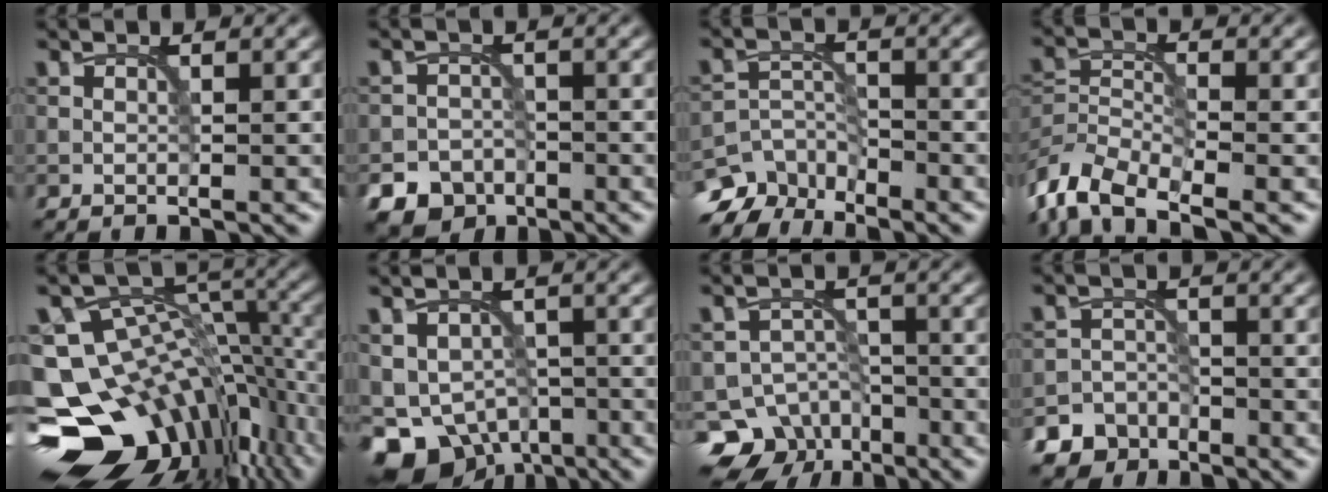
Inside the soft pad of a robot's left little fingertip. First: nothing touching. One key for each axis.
{"total": 7.0, "fx": -4.7, "fy": 5.0, "fz": 1.4, "tx": -0.005, "ty": -0.018, "tz": -0.075}
{"total": 6.1, "fx": -5.1, "fy": 2.9, "fz": 1.4, "tx": -0.010, "ty": -0.006, "tz": -0.091}
{"total": 6.5, "fx": -4.9, "fy": 2.5, "fz": 3.6, "tx": -0.067, "ty": -0.004, "tz": -0.105}
{"total": 17.7, "fx": -8.3, "fy": 12.3, "fz": 9.6, "tx": -0.168, "ty": 0.010, "tz": -0.103}
{"total": 8.3, "fx": -4.2, "fy": 5.8, "fz": 4.2, "tx": -0.067, "ty": -0.017, "tz": -0.068}
{"total": 6.9, "fx": -4.5, "fy": 4.9, "fz": 1.9, "tx": -0.008, "ty": -0.009, "tz": -0.074}
{"total": 6.5, "fx": -4.9, "fy": 4.3, "fz": 0.3, "tx": 0.014, "ty": -0.011, "tz": -0.090}